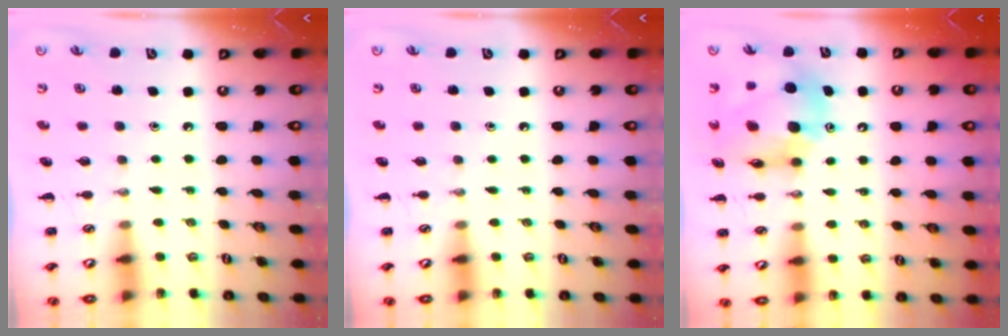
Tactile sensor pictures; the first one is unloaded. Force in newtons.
{"total": 0.0}
{"total": 13.0, "press": 12.4, "slide": 3.8}